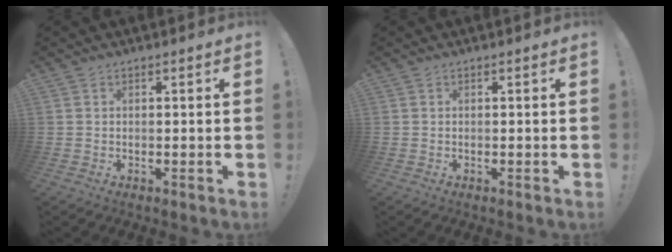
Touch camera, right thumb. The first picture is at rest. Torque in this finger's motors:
{"motor_torque": [-0.03, 0.02, 0.01, -0.01, 0.01]}